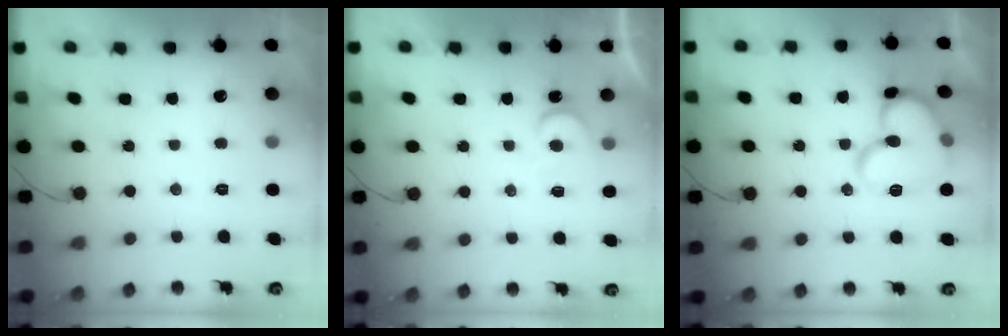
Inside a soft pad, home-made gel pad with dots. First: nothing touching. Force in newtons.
{"total": 5.1, "press": 5.0, "slide": 0.4}
{"total": 15.6, "press": 15.4, "slide": 1.9}